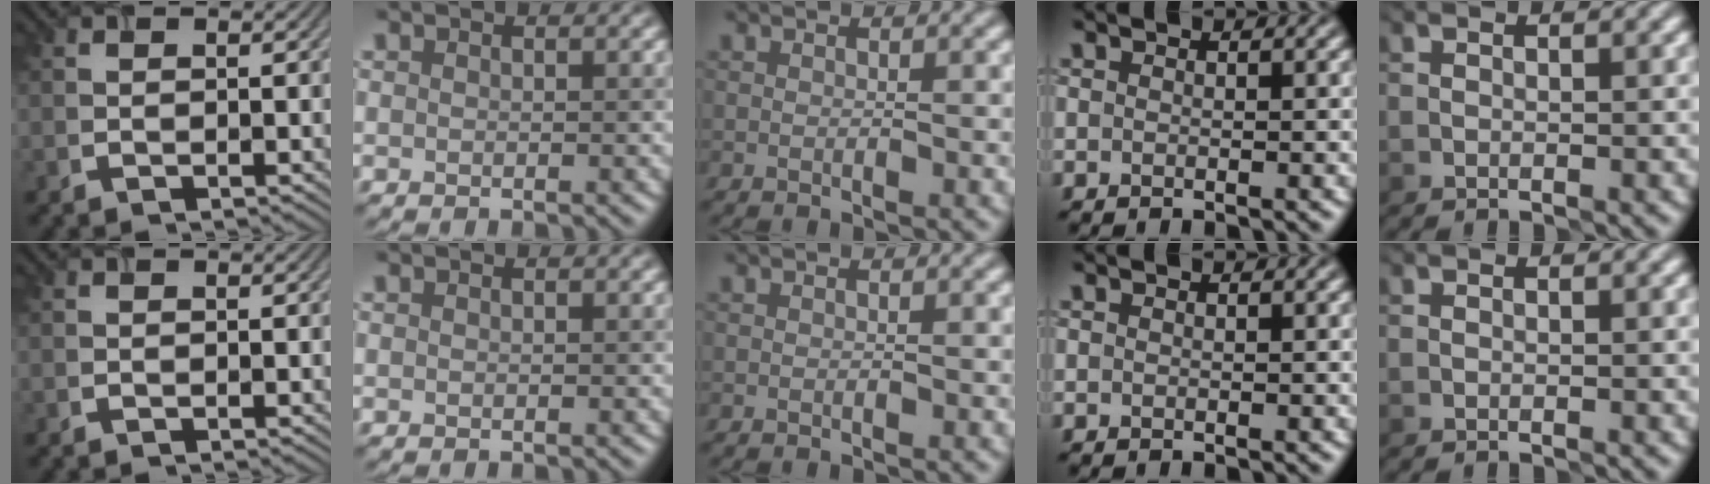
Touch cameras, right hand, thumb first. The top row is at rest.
{}